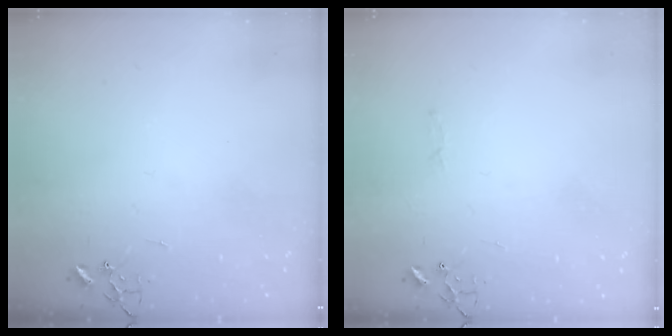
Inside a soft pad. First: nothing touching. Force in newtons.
{"total": 2.8, "press": 2.8, "slide": 0.4}